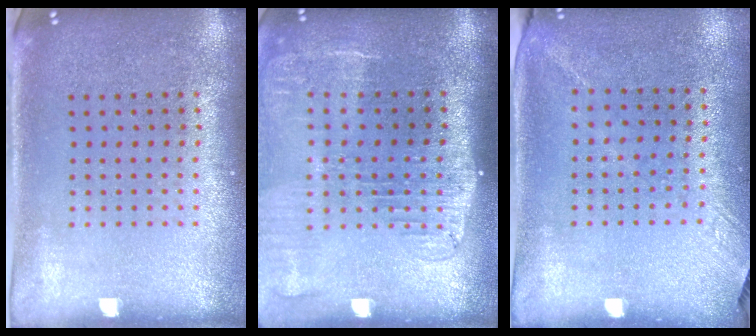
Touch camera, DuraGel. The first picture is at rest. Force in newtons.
{"total": 2.2, "press": 1.8, "slide": 1.2}
{"total": 1.4, "press": 1.0, "slide": 0.9}